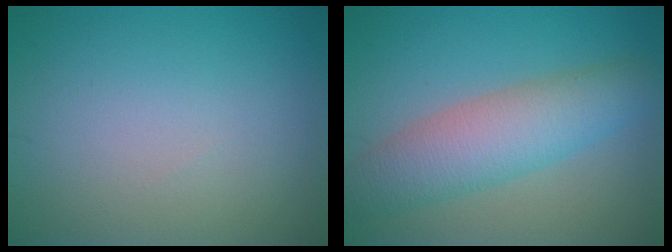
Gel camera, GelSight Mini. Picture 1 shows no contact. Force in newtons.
{"total": 6.0, "press": 6.0, "slide": 0.1}